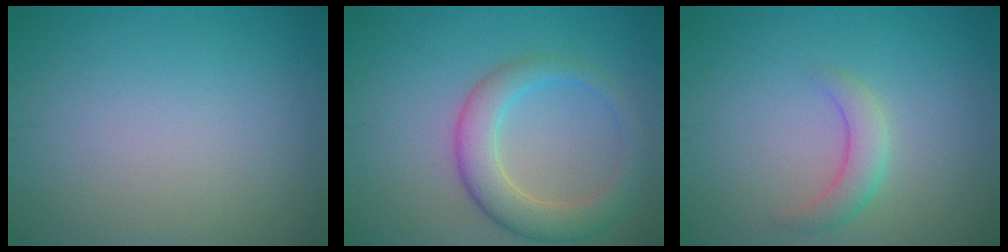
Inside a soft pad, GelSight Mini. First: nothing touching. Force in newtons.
{"total": 4.8, "press": 4.8, "slide": 0.3}
{"total": 2.4, "press": 2.4, "slide": 0.2}